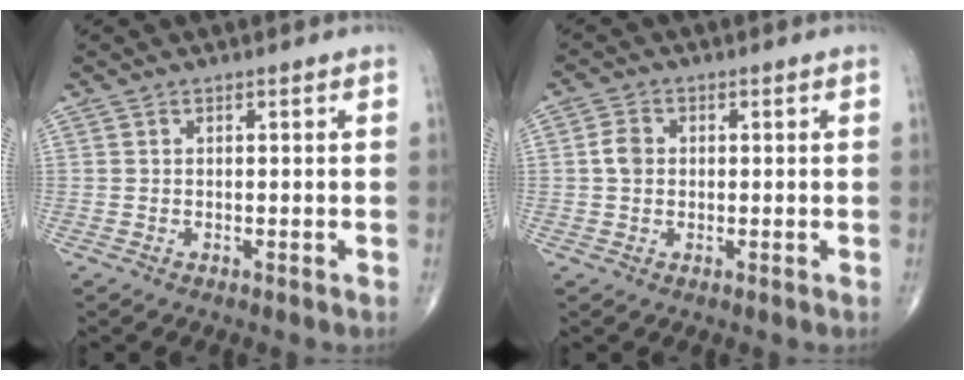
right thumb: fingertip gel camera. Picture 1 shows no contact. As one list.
[{"total": 3.1, "force": [0.2, 2.5, 1.9], "torque": [-0.033, 0.005, -0.001]}]